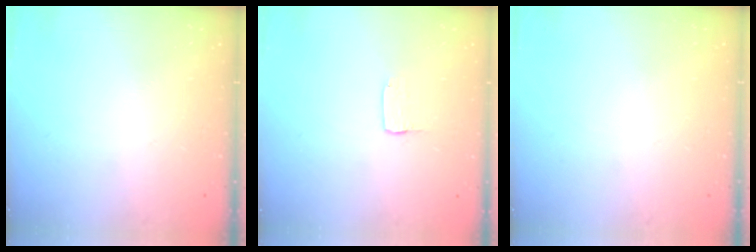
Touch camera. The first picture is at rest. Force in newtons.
{"total": 1.3, "press": 1.2, "slide": 0.1}
{"total": 0.0}